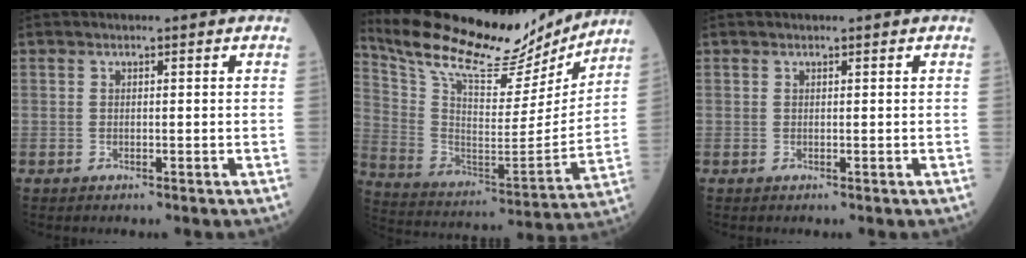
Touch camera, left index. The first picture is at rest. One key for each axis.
{"total": 22.5, "fx": 20.4, "fy": 4.8, "fz": 8.0, "tx": -0.150, "ty": -0.026, "tz": 0.323}
{"total": 0.6, "fx": 0.6, "fy": 0.0, "fz": 0.2, "tx": -0.003, "ty": 0.007, "tz": 0.011}